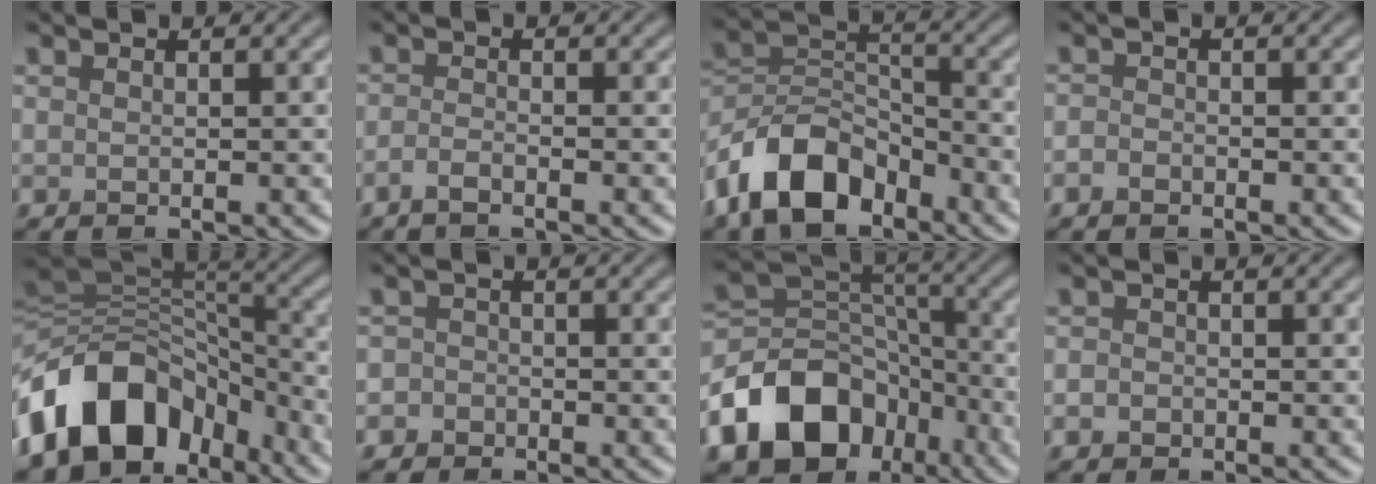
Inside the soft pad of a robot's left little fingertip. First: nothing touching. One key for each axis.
{"total": 1.2, "fx": -0.9, "fy": 0.3, "fz": 0.8, "tx": -0.018, "ty": 0.002, "tz": -0.021}
{"total": 9.0, "fx": -5.8, "fy": 4.9, "fz": 4.8, "tx": -0.087, "ty": 0.005, "tz": -0.122}
{"total": 1.1, "fx": -0.8, "fy": 0.7, "fz": 0.3, "tx": -0.004, "ty": 0.001, "tz": -0.017}
{"total": 13.2, "fx": -6.6, "fy": 8.9, "fz": 7.1, "tx": -0.134, "ty": 0.014, "tz": -0.121}
{"total": 2.4, "fx": -1.2, "fy": 2.1, "fz": 0.2, "tx": 0.025, "ty": 0.007, "tz": -0.034}
{"total": 13.2, "fx": -6.9, "fy": 9.5, "fz": 6.1, "tx": -0.131, "ty": 0.005, "tz": -0.122}
{"total": 1.2, "fx": -0.5, "fy": 1.0, "fz": 0.4, "tx": -0.002, "ty": -0.002, "tz": -0.012}